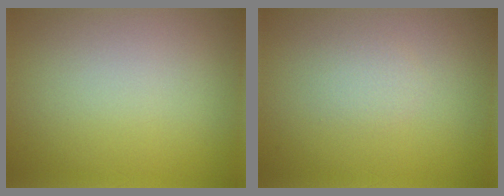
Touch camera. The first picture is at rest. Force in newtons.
{"total": 1.1, "press": 1.1, "slide": 0.0}